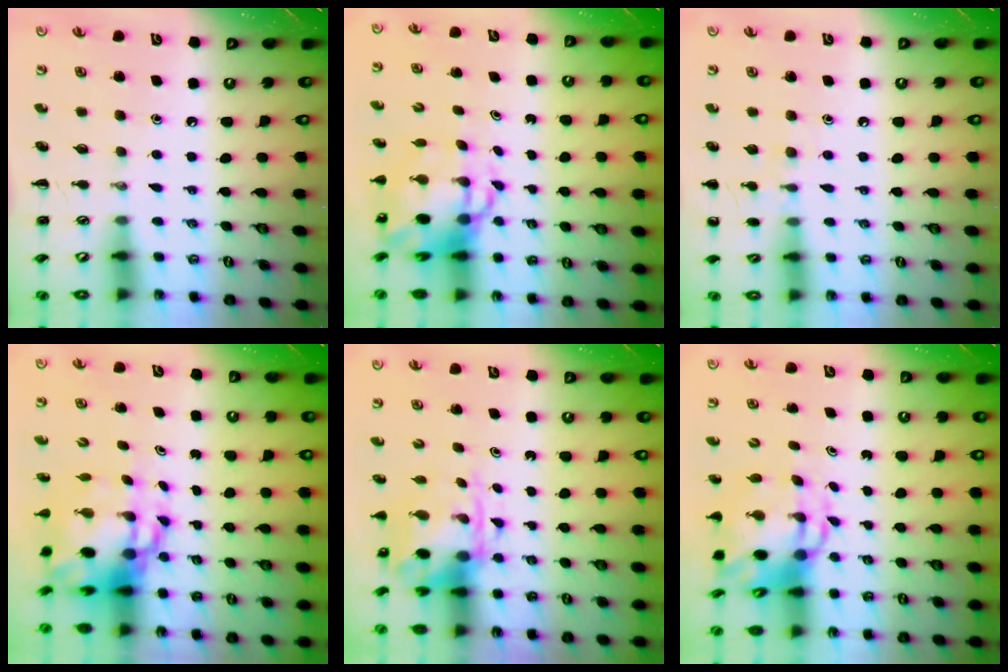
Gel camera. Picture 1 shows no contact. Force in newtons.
{"total": 7.5, "press": 7.2, "slide": 2.0}
{"total": 5.5, "press": 5.3, "slide": 1.6}
{"total": 9.4, "press": 9.1, "slide": 2.5}
{"total": 4.9, "press": 4.8, "slide": 0.8}
{"total": 6.0, "press": 5.8, "slide": 1.5}